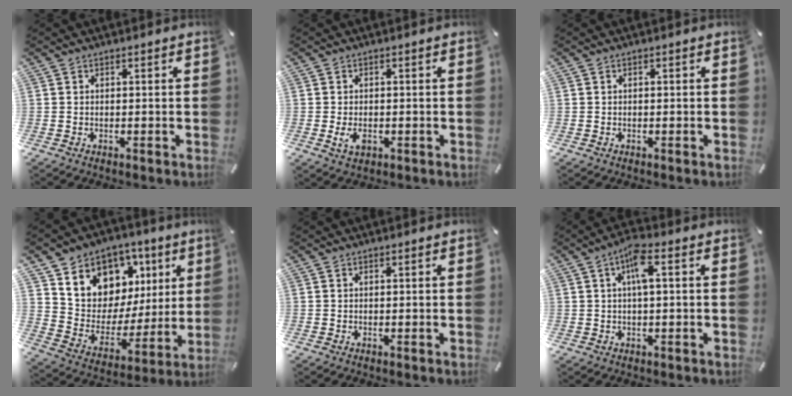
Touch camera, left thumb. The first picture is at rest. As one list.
[{"total": 3.1, "force": [-0.7, 2.0, 2.2], "torque": [-0.045, -0.007, -0.016]}, {"total": 0.0}, {"total": 10.3, "force": [5.1, 8.9, 1.2], "torque": [-0.023, -0.065, 0.097]}, {"total": 0.0}, {"total": 5.9, "force": [1.0, 1.6, 5.6], "torque": [-0.102, 0.007, 0.014]}]